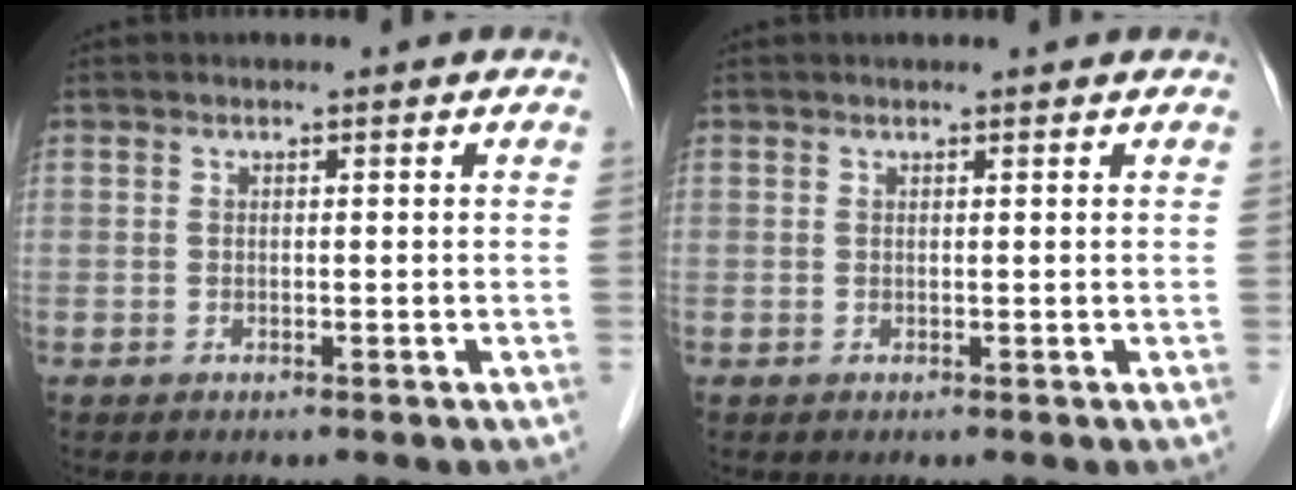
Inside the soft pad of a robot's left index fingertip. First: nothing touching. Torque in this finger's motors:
{"motor_torque": [0.53, -0.94, -0.05, -0.02]}